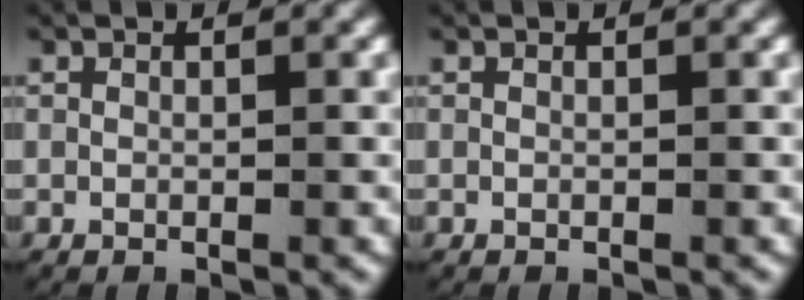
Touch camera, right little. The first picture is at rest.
{"total": 0.0}